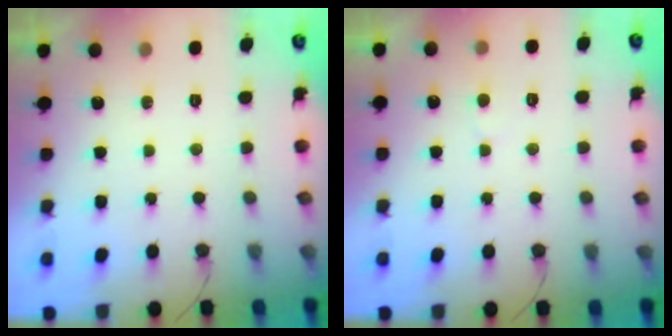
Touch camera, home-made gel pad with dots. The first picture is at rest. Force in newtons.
{"total": 2.5, "press": 2.5, "slide": 0.1}